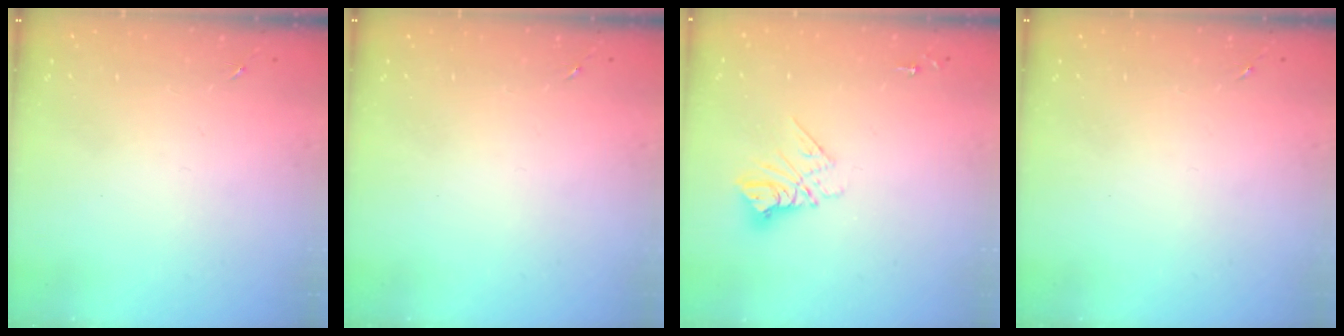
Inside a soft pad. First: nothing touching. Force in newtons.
{"total": 0.0}
{"total": 10.4, "press": 10.4, "slide": 0.9}
{"total": 0.0}